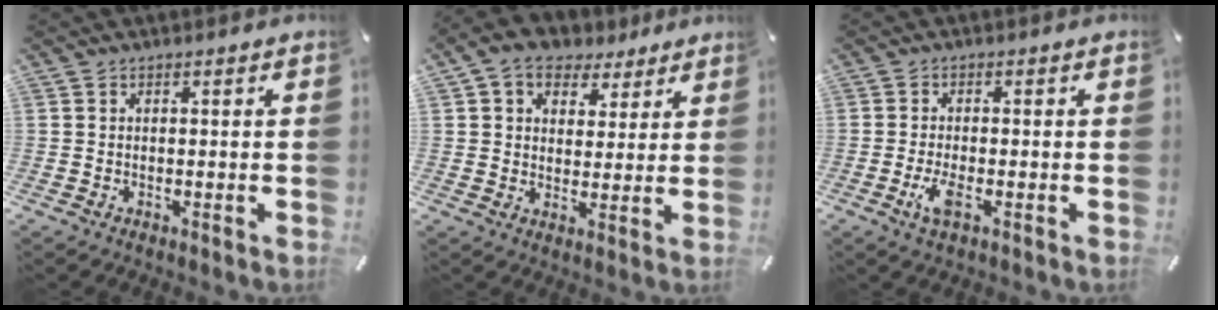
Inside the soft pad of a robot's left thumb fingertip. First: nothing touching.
{"total": 9.0, "force": [5.1, 6.4, 3.7], "torque": [-0.064, -0.019, 0.092]}
{"total": 4.0, "force": [-1.5, 1.4, 3.5], "torque": [-0.084, -0.005, -0.031]}